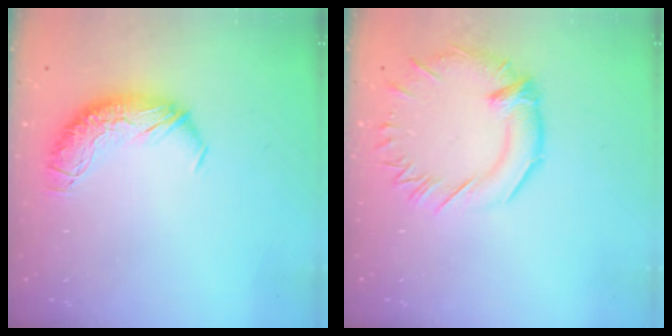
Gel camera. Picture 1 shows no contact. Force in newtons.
{"total": 2.1, "press": 1.6, "slide": 1.4}